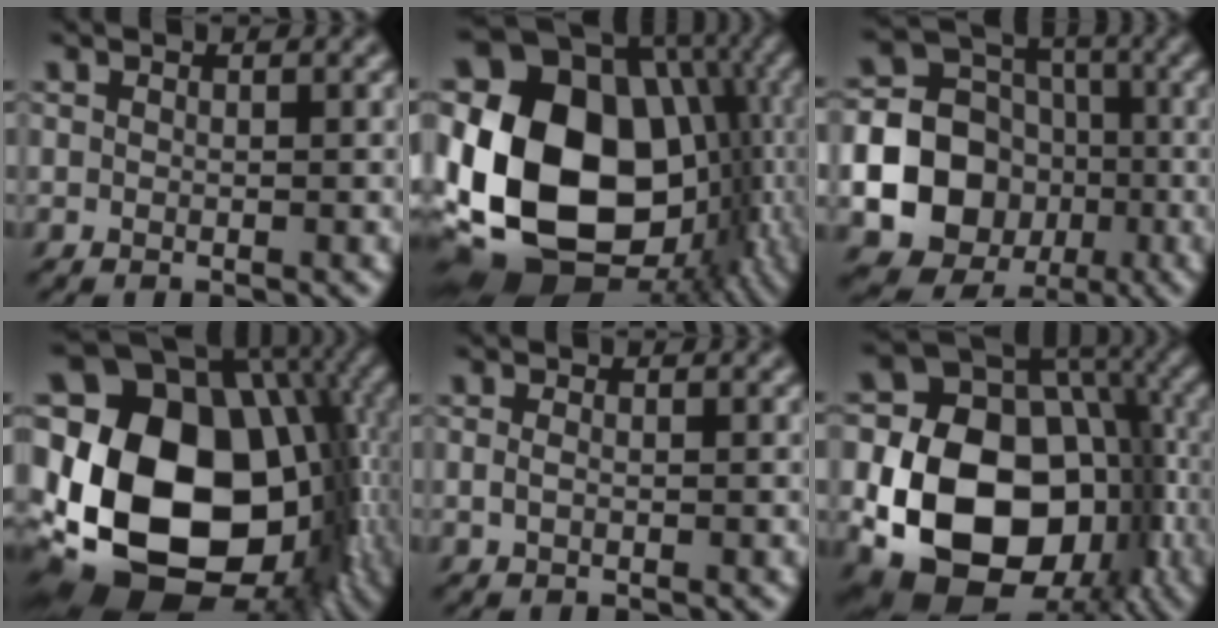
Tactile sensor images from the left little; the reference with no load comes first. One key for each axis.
{"total": 20.8, "fx": -2.0, "fy": 15.6, "fz": 13.5, "tx": -0.269, "ty": -0.008, "tz": -0.017}
{"total": 21.6, "fx": -5.6, "fy": 20.0, "fz": 5.9, "tx": -0.157, "ty": -0.028, "tz": -0.121}
{"total": 19.7, "fx": -1.5, "fy": 14.1, "fz": 13.7, "tx": -0.243, "ty": -0.007, "tz": -0.006}
{"total": 0.8, "fx": -0.2, "fy": 0.5, "fz": 0.7, "tx": -0.019, "ty": 0.000, "tz": -0.005}
{"total": 17.1, "fx": -3.6, "fy": 13.1, "fz": 10.4, "tx": -0.156, "ty": -0.025, "tz": -0.057}